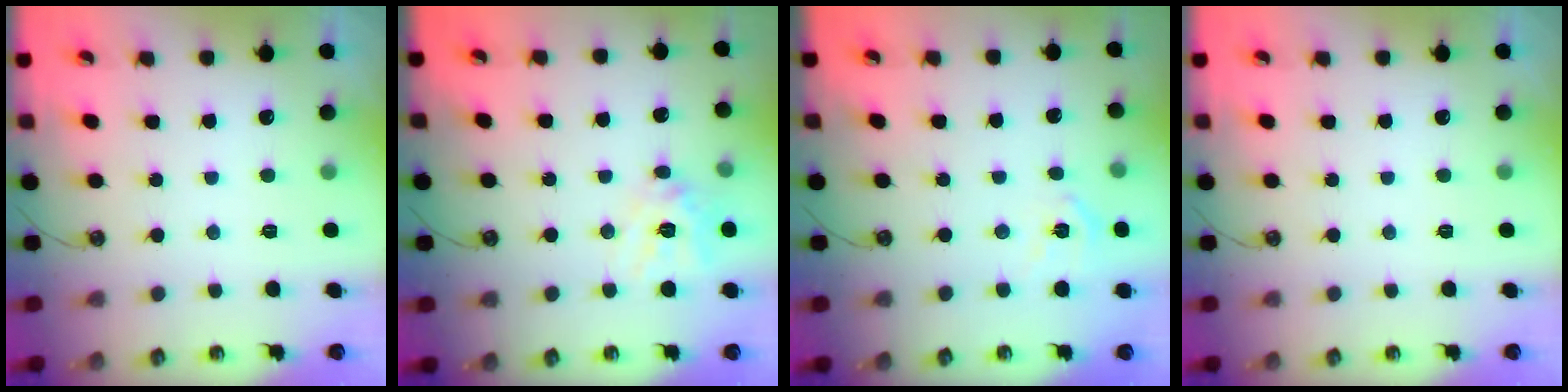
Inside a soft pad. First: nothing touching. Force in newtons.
{"total": 11.4, "press": 11.3, "slide": 1.5}
{"total": 6.5, "press": 6.4, "slide": 0.7}
{"total": 0.0}